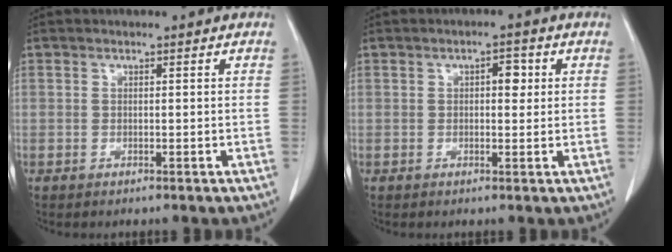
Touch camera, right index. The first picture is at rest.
{"total": 2.5, "force": [0.6, 1.2, 2.2], "torque": [-0.031, 0.008, 0.007]}